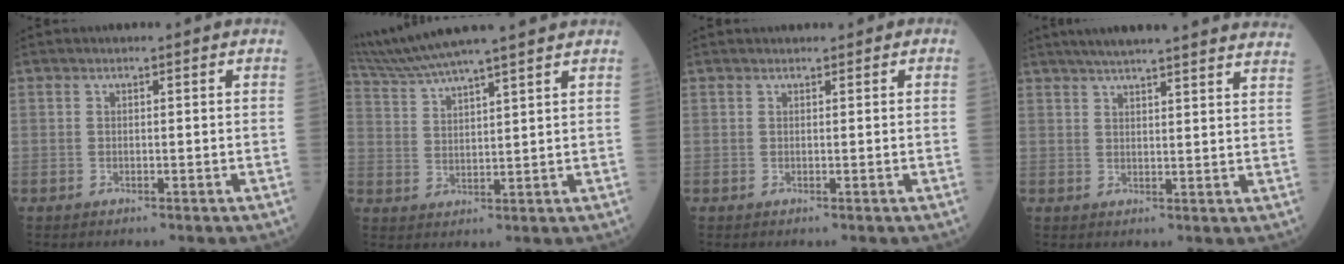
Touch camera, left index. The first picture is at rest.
{"total": 14.1, "force": [12.6, -0.7, 6.3], "torque": [-0.121, 0.025, 0.203]}
{"total": 1.2, "force": [1.0, 0.6, 0.4], "torque": [-0.008, 0.015, 0.012]}
{"total": 24.2, "force": [22.0, 1.0, 10.0], "torque": [-0.152, -0.007, 0.269]}